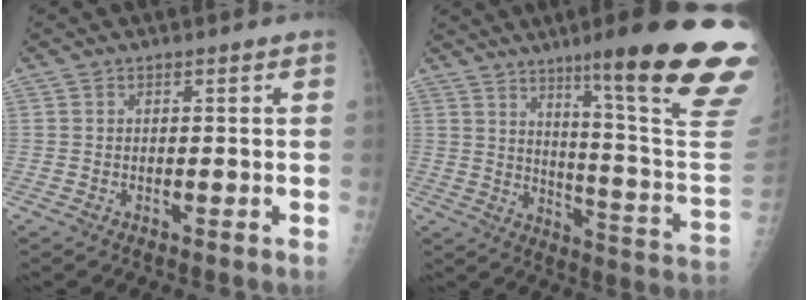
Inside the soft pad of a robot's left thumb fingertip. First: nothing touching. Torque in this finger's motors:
{"motor_torque": [4.01, 1.00, 1.57, -1.20, 0.38]}